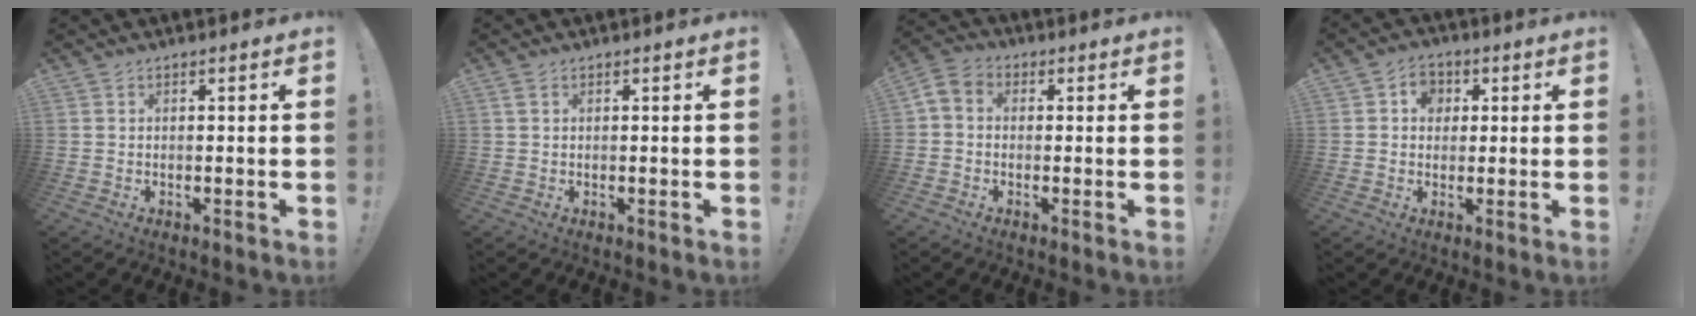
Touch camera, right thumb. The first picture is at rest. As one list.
[{"total": 0.9, "force": [0.5, 0.4, 0.7], "torque": [-0.013, 0.002, 0.009]}, {"total": 4.0, "force": [-0.7, 3.3, 2.2], "torque": [-0.043, 0.007, -0.008]}, {"total": 5.7, "force": [1.3, 4.9, 2.5], "torque": [-0.030, 0.001, 0.022]}]